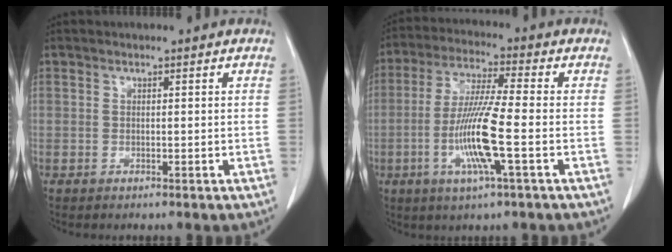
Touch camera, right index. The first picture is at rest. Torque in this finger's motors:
{"motor_torque": [1.70, -0.42, 0.52, 0.12]}